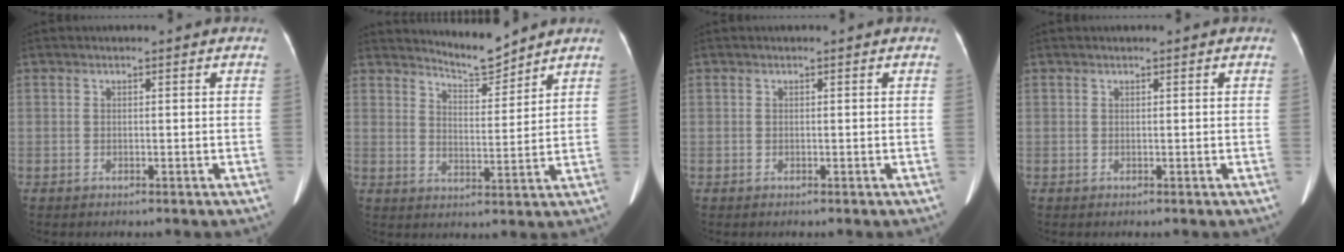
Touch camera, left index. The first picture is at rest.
{"total": 5.4, "force": [5.4, 0.0, 0.6], "torque": [-0.019, -0.013, 0.098]}
{"total": 0.0}
{"total": 0.0}